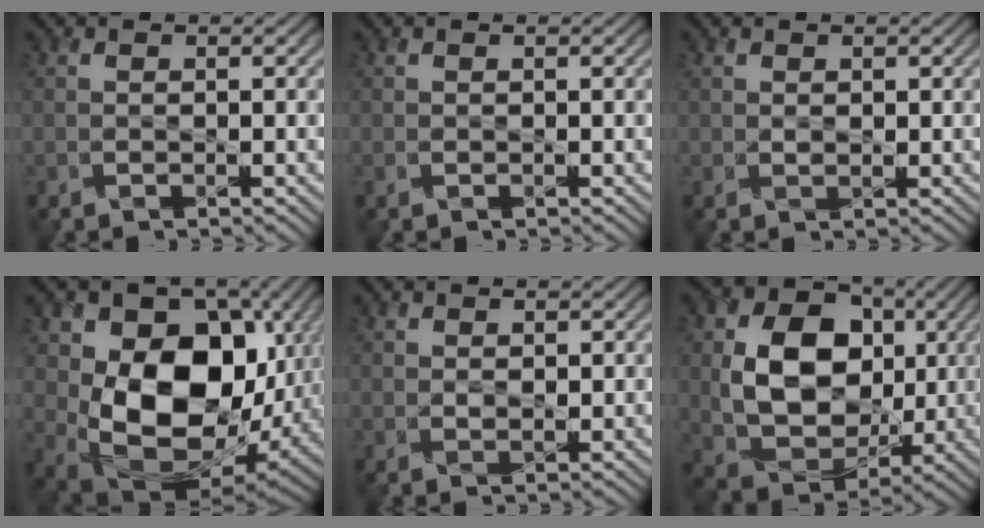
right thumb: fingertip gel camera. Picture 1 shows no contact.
{"total": 0.0}
{"total": 0.8, "force": [0.5, 0.4, 0.4], "torque": [-0.011, -0.003, 0.012]}
{"total": 16.8, "force": [1.0, 12.0, 11.7], "torque": [-0.204, -0.039, 0.028]}
{"total": 1.1, "force": [0.6, 0.6, 0.7], "torque": [-0.017, -0.004, 0.015]}
{"total": 12.5, "force": [1.4, 9.6, 7.9], "torque": [-0.160, -0.006, 0.025]}